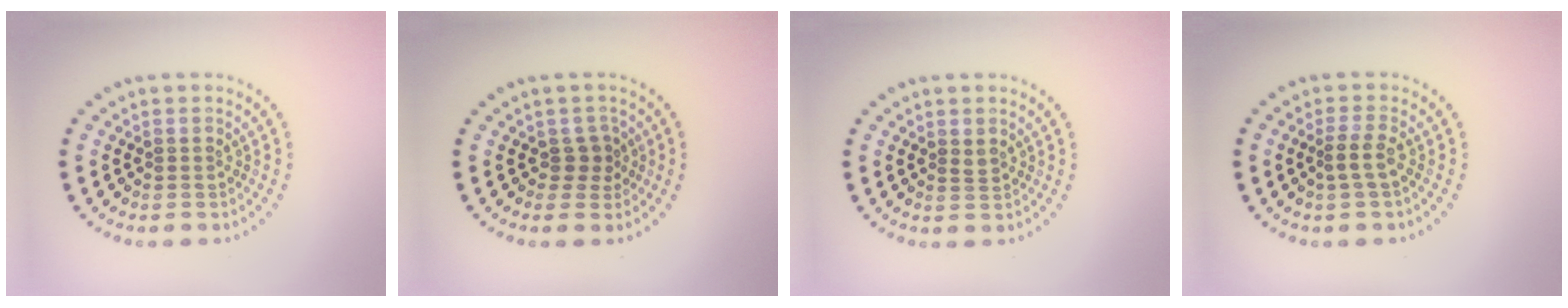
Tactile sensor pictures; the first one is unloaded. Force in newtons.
{"total": 1.6, "press": 1.3, "slide": 0.9}
{"total": 0.6, "press": 0.5, "slide": 0.3}
{"total": 1.6, "press": 1.3, "slide": 1.0}